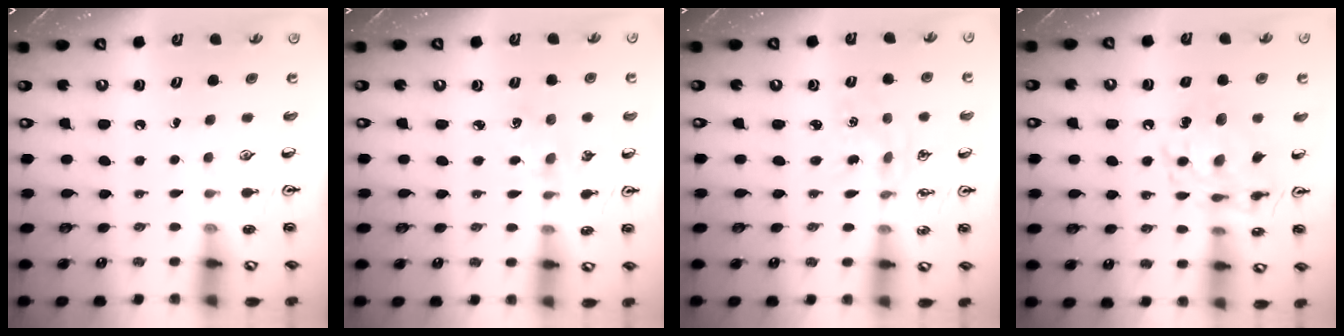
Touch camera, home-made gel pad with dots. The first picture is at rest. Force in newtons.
{"total": 1.8, "press": 1.7, "slide": 0.2}
{"total": 1.0, "press": 1.0, "slide": 0.1}
{"total": 11.8, "press": 11.8, "slide": 1.0}